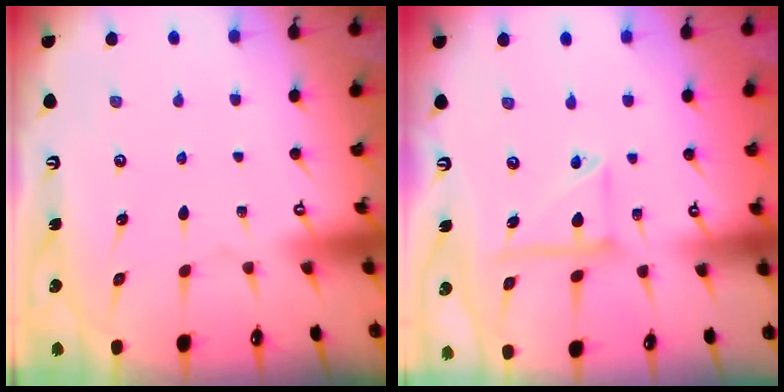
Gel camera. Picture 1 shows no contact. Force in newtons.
{"total": 11.3, "press": 11.2, "slide": 1.6}